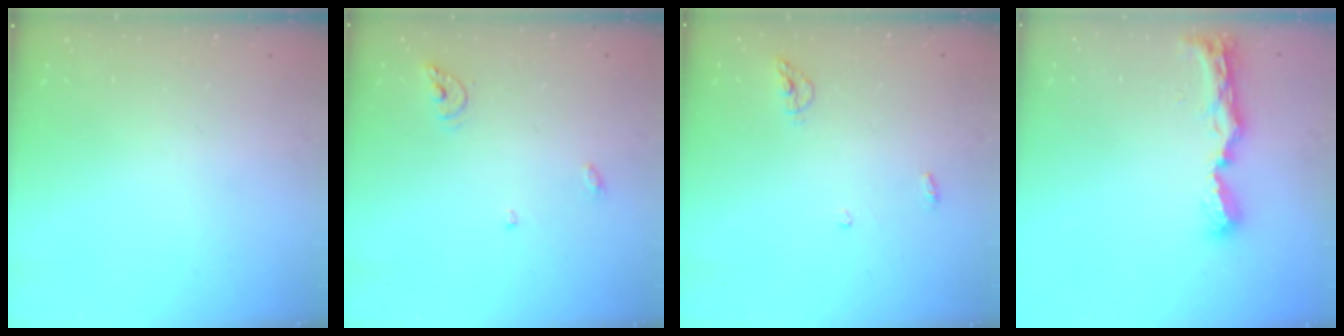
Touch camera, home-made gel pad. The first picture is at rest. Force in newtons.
{"total": 5.8, "press": 5.8, "slide": 0.4}
{"total": 4.7, "press": 4.7, "slide": 0.2}
{"total": 8.7, "press": 8.7, "slide": 0.3}